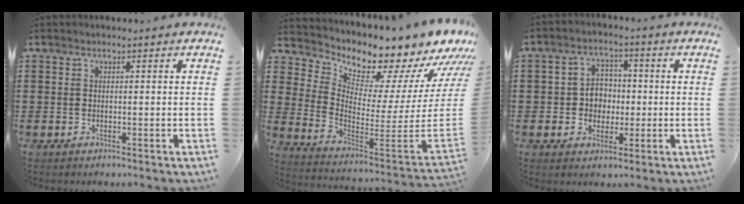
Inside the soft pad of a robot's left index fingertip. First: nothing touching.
{"total": 7.3, "force": [7.0, 1.1, 1.9], "torque": [-0.049, -0.089, 0.105]}
{"total": 5.0, "force": [-0.3, 4.5, 2.2], "torque": [-0.049, 0.010, -0.011]}